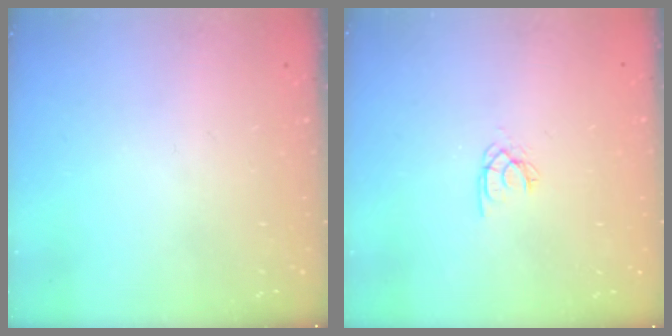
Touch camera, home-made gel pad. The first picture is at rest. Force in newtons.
{"total": 2.0, "press": 2.0, "slide": 0.4}